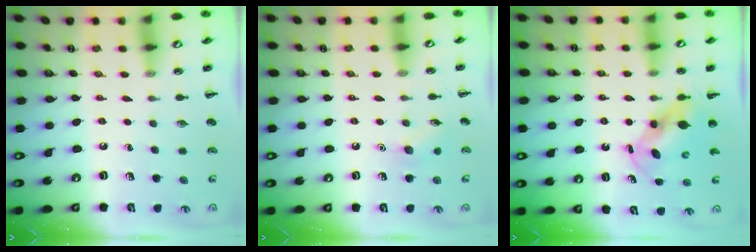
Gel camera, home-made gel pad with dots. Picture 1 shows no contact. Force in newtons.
{"total": 8.0, "press": 7.7, "slide": 2.1}
{"total": 6.3, "press": 6.2, "slide": 1.1}